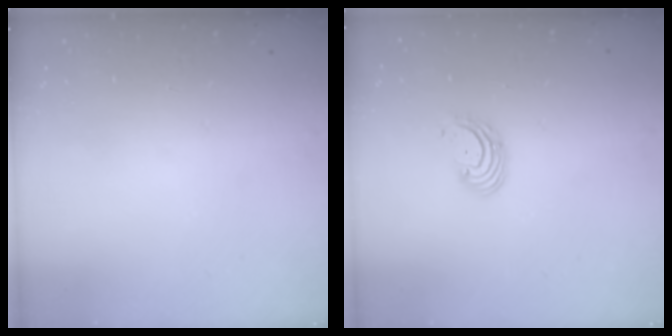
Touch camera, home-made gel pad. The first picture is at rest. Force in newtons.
{"total": 2.7, "press": 2.7, "slide": 0.3}